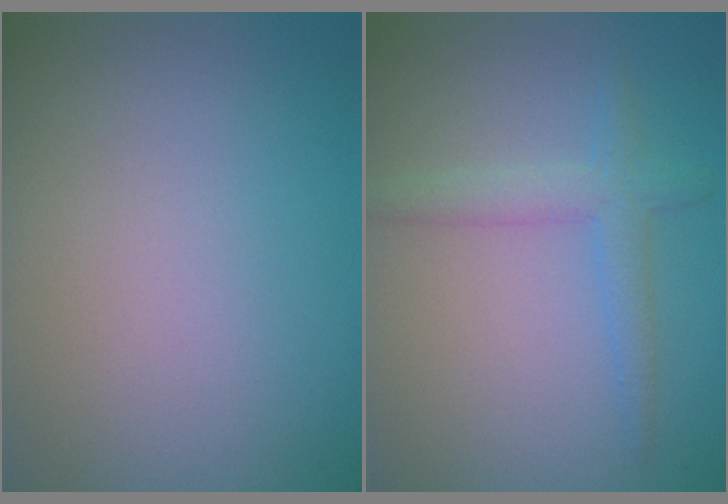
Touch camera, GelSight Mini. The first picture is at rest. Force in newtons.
{"total": 2.0, "press": 2.0, "slide": 0.1}